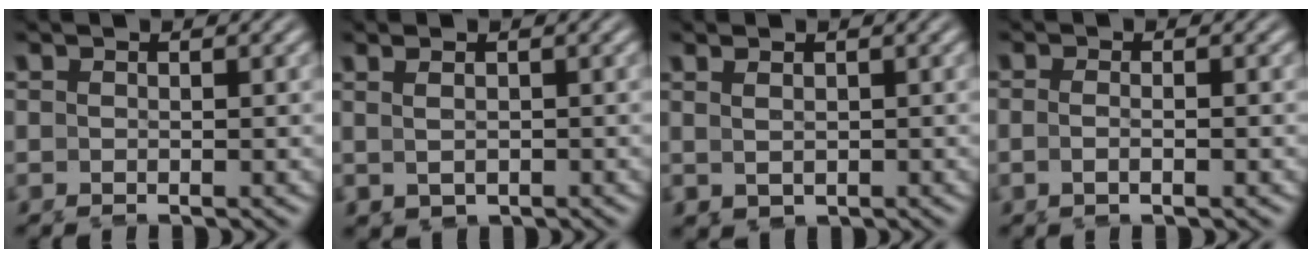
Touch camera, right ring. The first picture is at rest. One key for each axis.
{"total": 1.6, "fx": 0.2, "fy": 1.0, "fz": 1.3, "tx": -0.020, "ty": -0.003, "tz": 0.008}
{"total": 1.4, "fx": 0.4, "fy": 0.9, "fz": 1.0, "tx": -0.016, "ty": -0.006, "tz": 0.016}
{"total": 1.5, "fx": -0.9, "fy": 0.4, "fz": 1.2, "tx": -0.030, "ty": -0.003, "tz": -0.020}